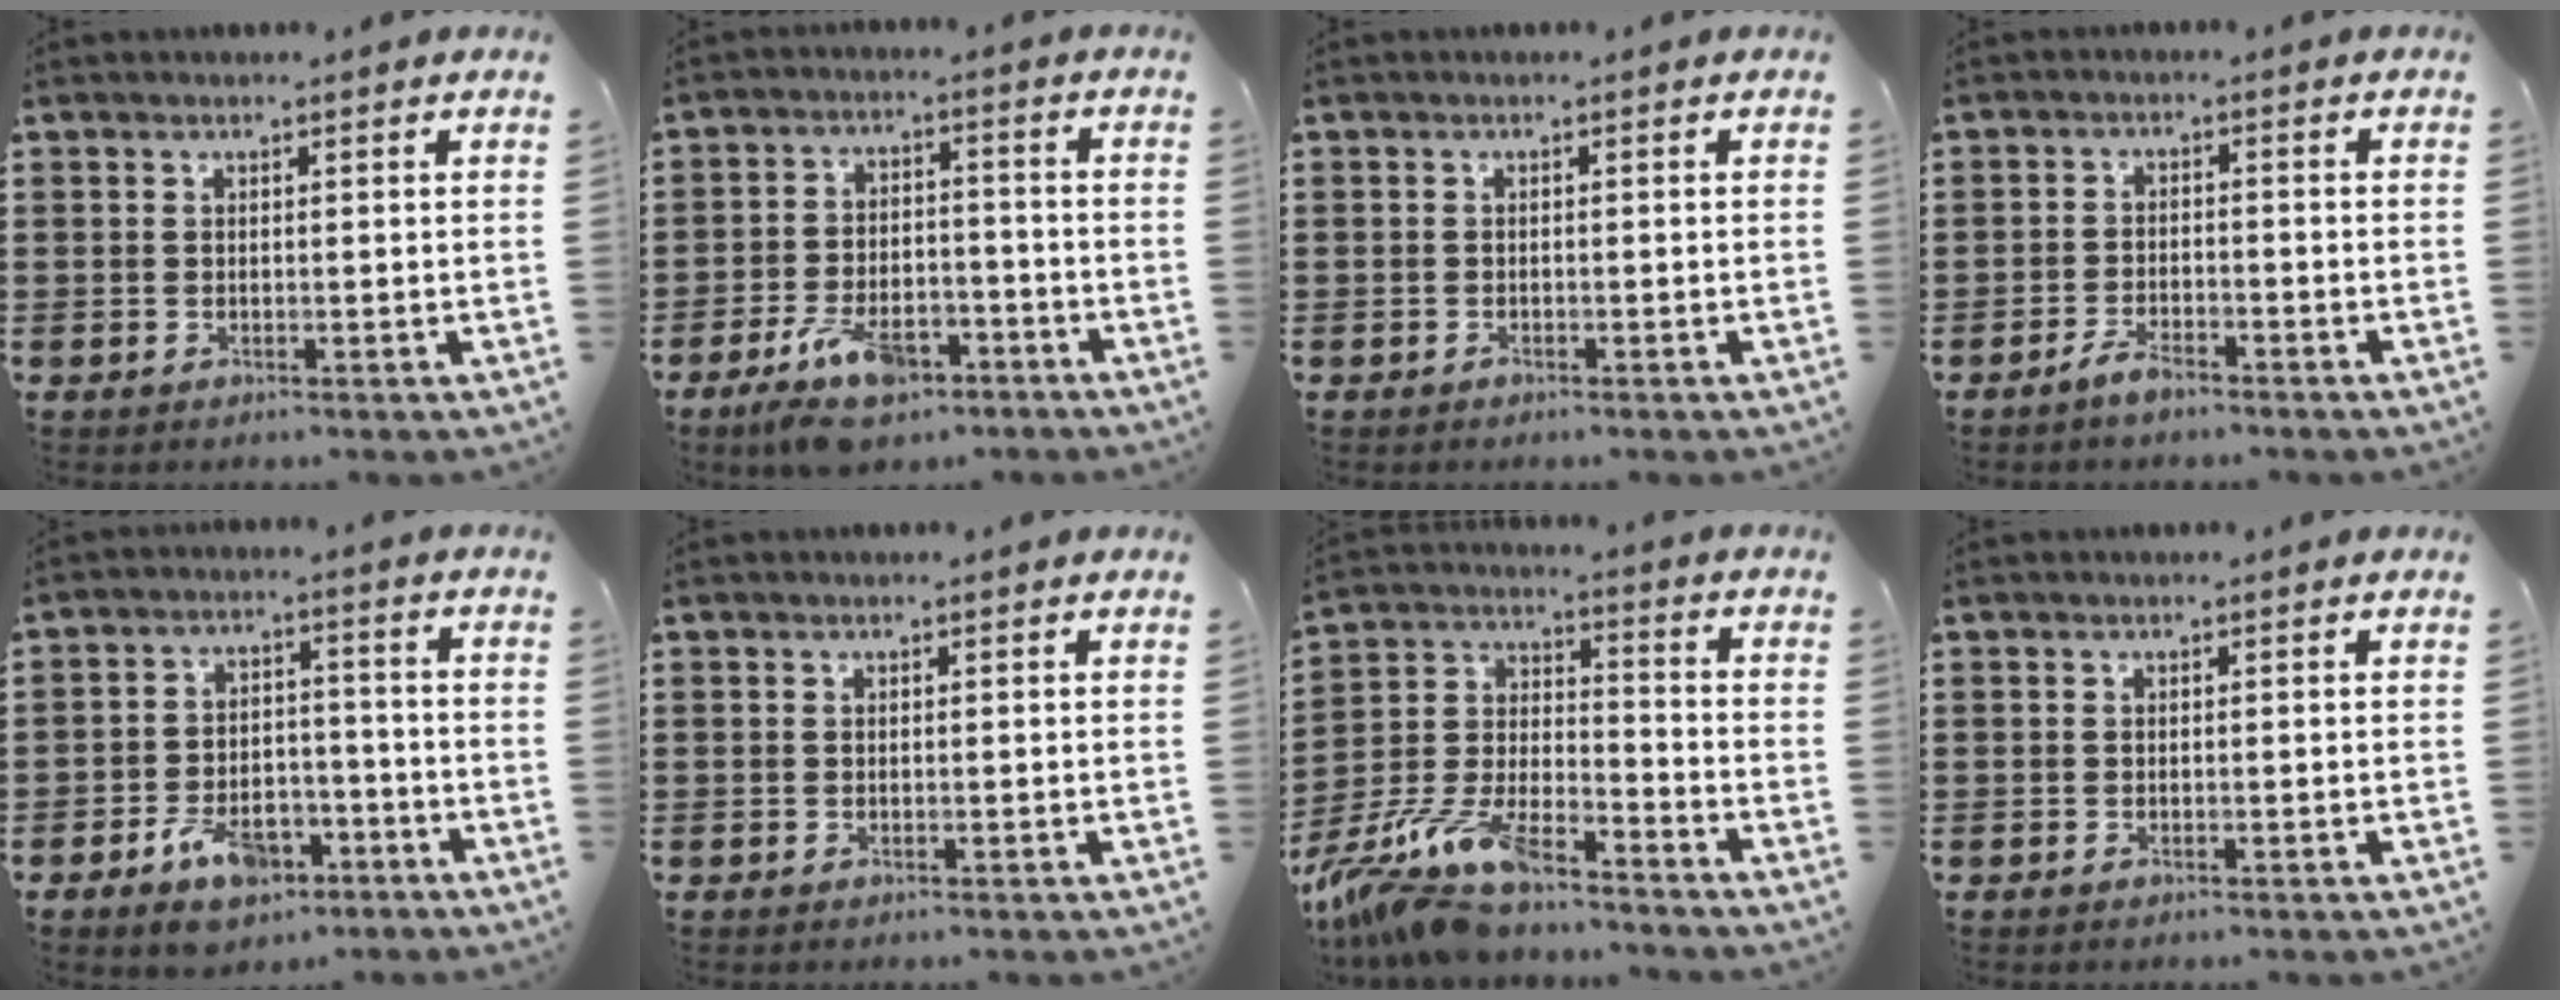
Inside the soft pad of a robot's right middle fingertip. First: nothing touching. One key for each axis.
{"total": 8.5, "fx": -6.1, "fy": 3.6, "fz": 4.6, "tx": -0.086, "ty": 0.011, "tz": -0.112}
{"total": 0.6, "fx": -0.5, "fy": 0.3, "fz": 0.0, "tx": 0.000, "ty": 0.003, "tz": -0.011}
{"total": 2.9, "fx": -2.5, "fy": 0.8, "fz": 1.1, "tx": -0.027, "ty": 0.004, "tz": -0.051}
{"total": 7.2, "fx": -4.9, "fy": 3.8, "fz": 3.6, "tx": -0.052, "ty": 0.021, "tz": -0.091}
{"total": 0.0}
{"total": 11.7, "fx": -10.1, "fy": 2.6, "fz": 5.3, "tx": -0.118, "ty": 0.013, "tz": -0.203}
{"total": 0.0}